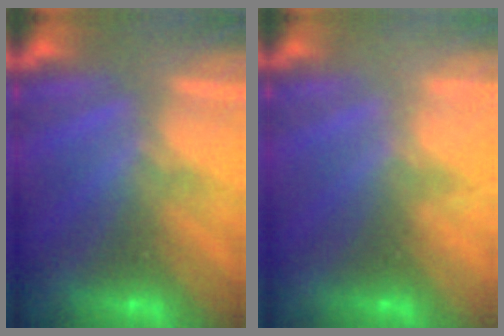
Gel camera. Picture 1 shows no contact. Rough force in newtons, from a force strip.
{"total": 2.3}